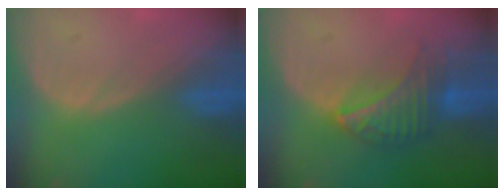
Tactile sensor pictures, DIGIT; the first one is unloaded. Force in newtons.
{"total": 6.5, "press": 6.5, "slide": 0.9}